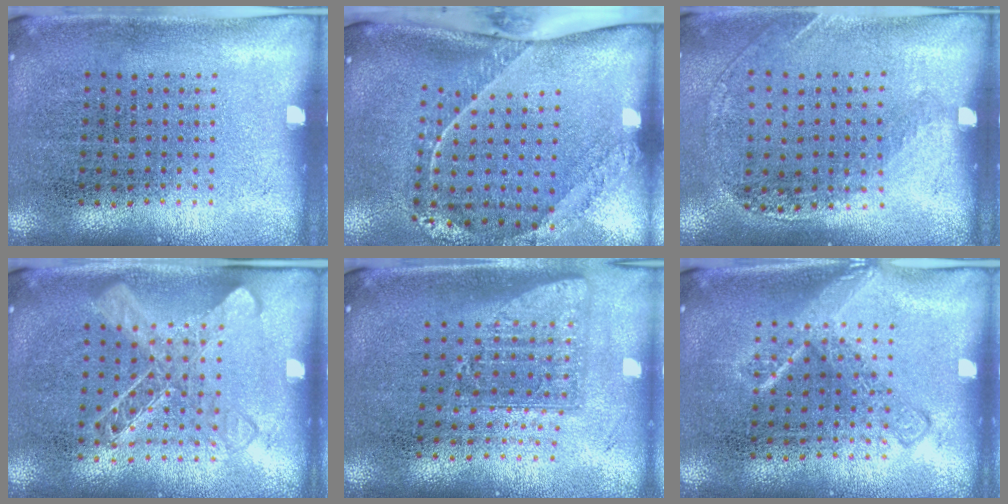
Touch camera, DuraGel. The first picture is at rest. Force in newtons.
{"total": 2.5, "press": 1.7, "slide": 1.9}
{"total": 1.2, "press": 1.1, "slide": 0.5}
{"total": 1.4, "press": 1.4, "slide": 0.4}
{"total": 1.6, "press": 1.1, "slide": 1.0}
{"total": 2.3, "press": 2.3, "slide": 0.4}